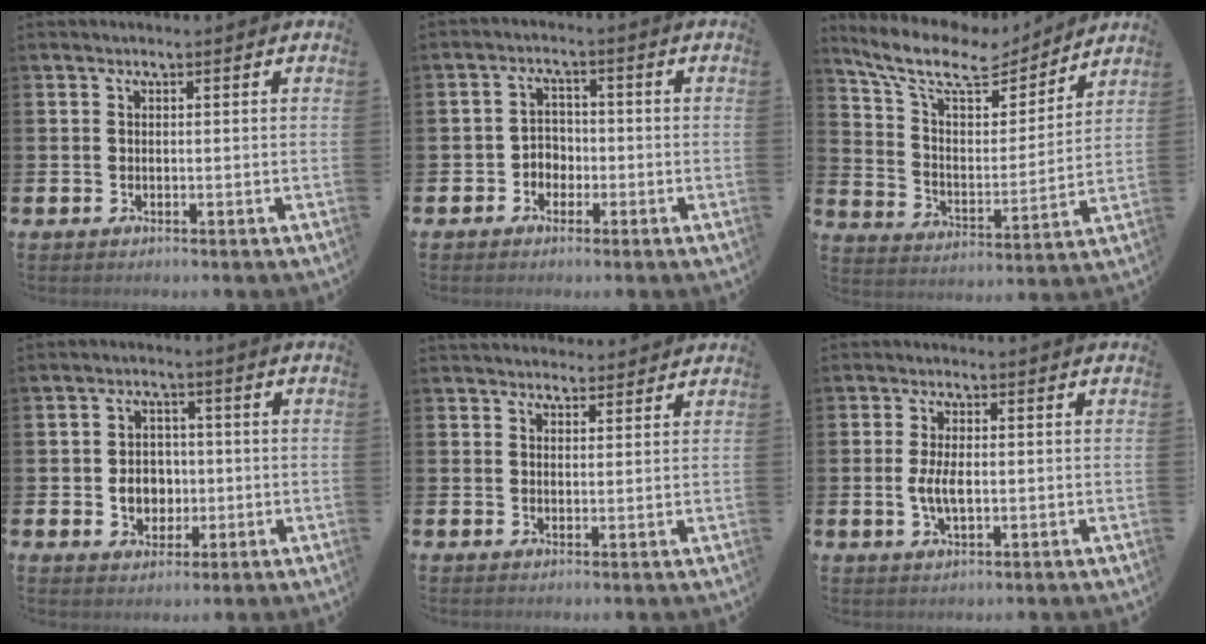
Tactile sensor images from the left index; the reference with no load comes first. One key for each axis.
{"total": 2.9, "fx": -1.6, "fy": 2.3, "fz": 0.7, "tx": -0.013, "ty": 0.005, "tz": -0.039}
{"total": 10.5, "fx": 8.6, "fy": 4.0, "fz": 4.5, "tx": -0.113, "ty": -0.057, "tz": 0.144}
{"total": 4.4, "fx": -0.5, "fy": 3.7, "fz": 2.3, "tx": -0.031, "ty": 0.001, "tz": -0.019}
{"total": 2.8, "fx": 2.7, "fy": 0.8, "fz": -0.1, "tx": 0.006, "ty": -0.013, "tz": 0.047}
{"total": 3.6, "fx": -0.1, "fy": 1.6, "fz": 3.2, "tx": -0.062, "ty": -0.001, "tz": -0.008}